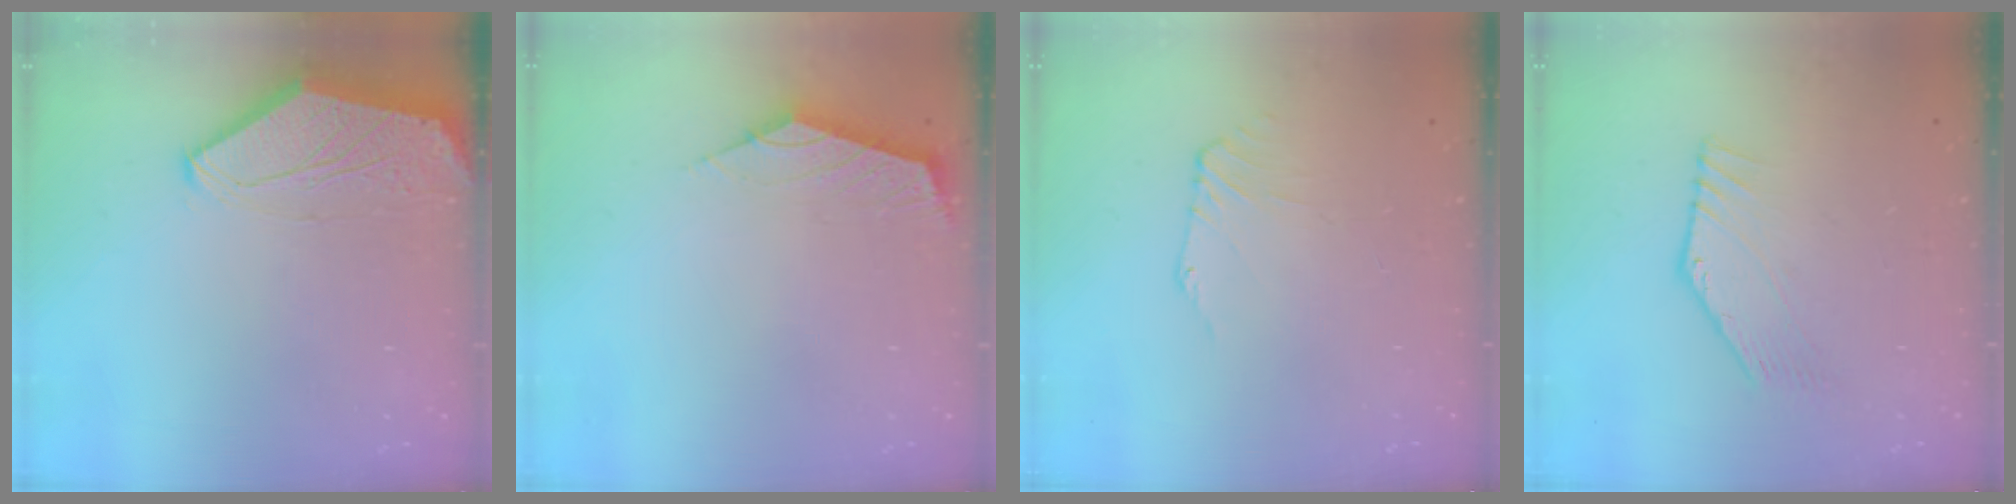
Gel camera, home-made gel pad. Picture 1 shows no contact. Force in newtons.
{"total": 2.5, "press": 2.4, "slide": 0.6}
{"total": 0.9, "press": 0.8, "slide": 0.4}
{"total": 2.8, "press": 2.8, "slide": 0.1}